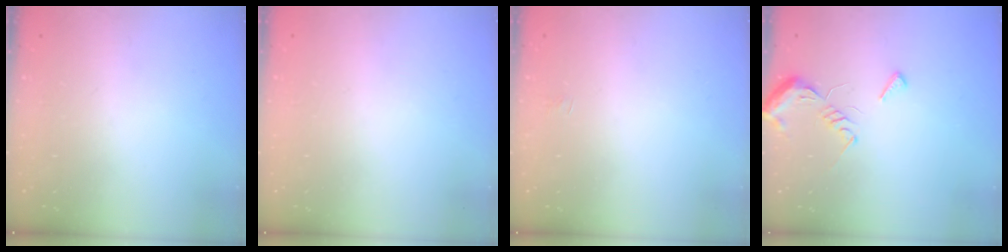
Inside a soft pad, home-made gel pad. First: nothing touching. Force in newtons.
{"total": 1.9, "press": 1.9, "slide": 0.1}
{"total": 1.3, "press": 1.2, "slide": 0.2}
{"total": 8.3, "press": 8.2, "slide": 0.8}